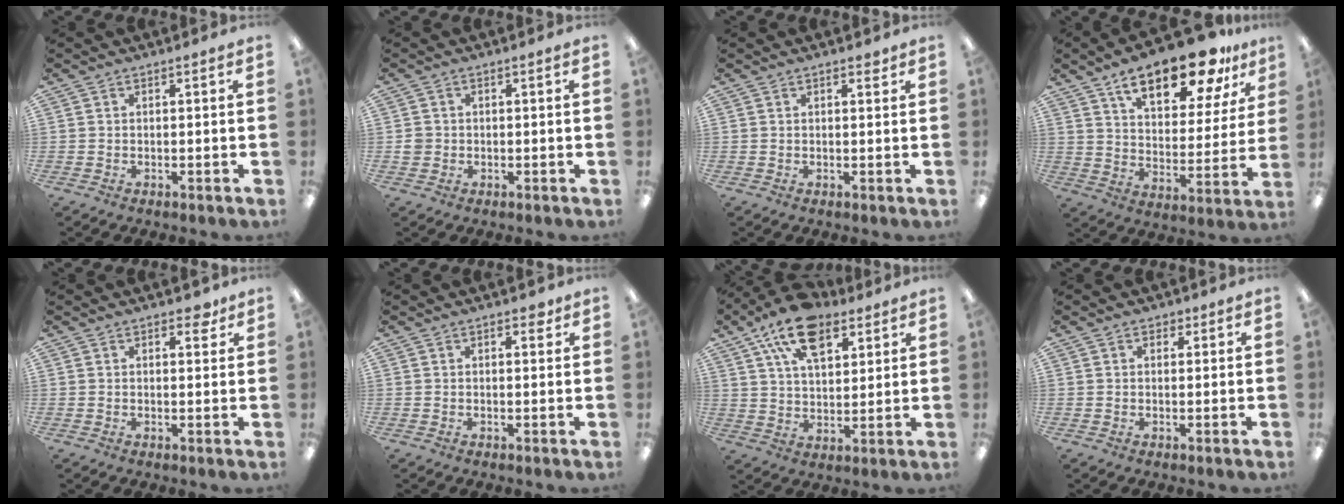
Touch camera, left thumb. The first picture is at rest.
{"total": 2.1, "force": [-0.2, 2.0, 0.5], "torque": [-0.002, 0.001, -0.008]}
{"total": 1.5, "force": [1.2, 0.6, 0.7], "torque": [0.001, -0.005, 0.017]}
{"total": 19.9, "force": [13.5, 7.8, 12.4], "torque": [-0.193, -0.067, 0.222]}
{"total": 2.9, "force": [2.0, 1.4, 1.6], "torque": [-0.010, -0.006, 0.030]}
{"total": 2.0, "force": [1.3, 1.1, 1.0], "torque": [-0.006, -0.003, 0.020]}
{"total": 15.4, "force": [9.4, 8.3, 9.0], "torque": [-0.154, -0.030, 0.168]}
{"total": 1.9, "force": [1.1, 1.3, 0.8], "torque": [-0.001, -0.003, 0.017]}